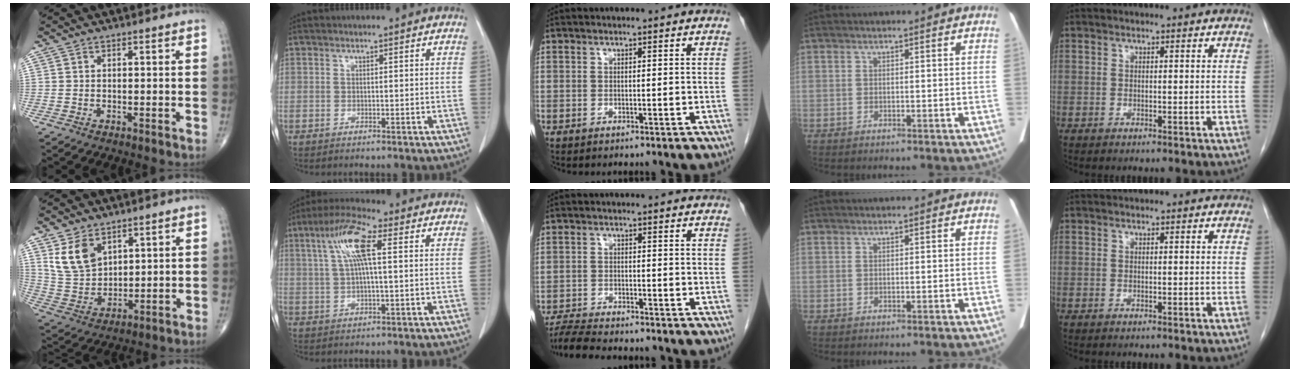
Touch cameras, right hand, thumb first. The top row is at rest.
{"thumb": {"total": 9.3, "force": [5.0, 5.8, 5.2], "torque": [-0.086, -0.022, 0.113]}, "index": {"total": 9.0, "force": [2.8, 1.4, 8.4], "torque": [-0.171, 0.020, 0.052]}, "middle": {"total": 6.3, "force": [-6.0, 0.2, 2.1], "torque": [-0.038, -0.017, -0.102]}}